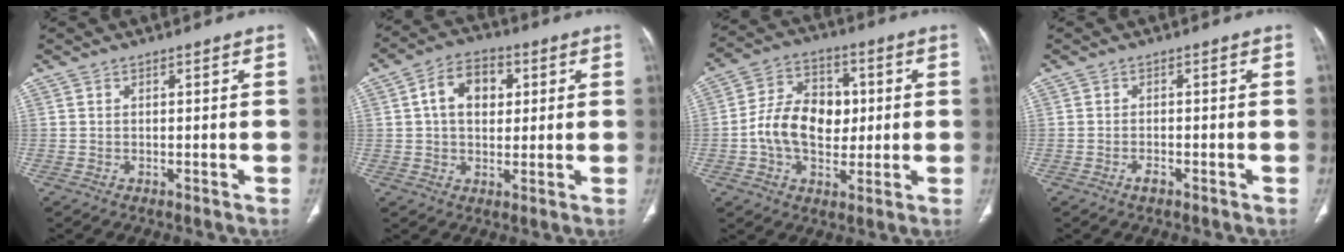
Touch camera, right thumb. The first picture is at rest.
{"total": 9.3, "force": [2.1, 6.4, 6.4], "torque": [-0.084, 0.009, 0.029]}
{"total": 13.4, "force": [-0.2, 9.6, 9.3], "torque": [-0.134, 0.019, -0.007]}
{"total": 1.5, "force": [-1.1, 0.6, 1.0], "torque": [-0.021, 0.005, -0.018]}